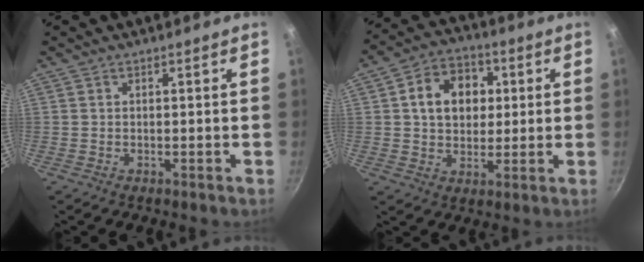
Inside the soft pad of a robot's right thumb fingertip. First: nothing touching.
{"total": 11.7, "force": [2.3, 9.1, 7.0], "torque": [-0.079, 0.013, 0.028]}